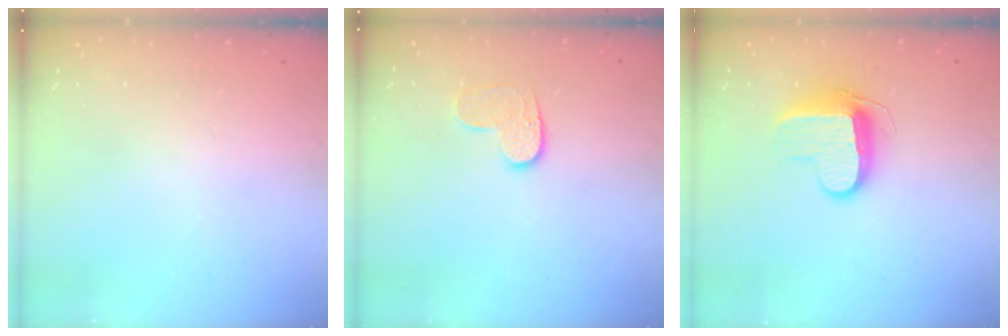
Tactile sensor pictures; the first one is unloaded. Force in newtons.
{"total": 7.0, "press": 7.0, "slide": 0.2}
{"total": 9.4, "press": 9.4, "slide": 0.7}